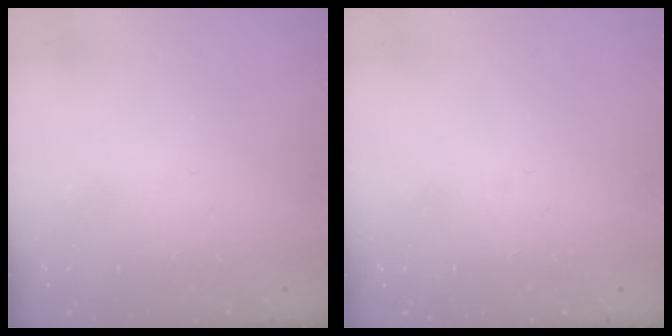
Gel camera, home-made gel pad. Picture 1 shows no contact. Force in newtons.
{"total": 0.0}